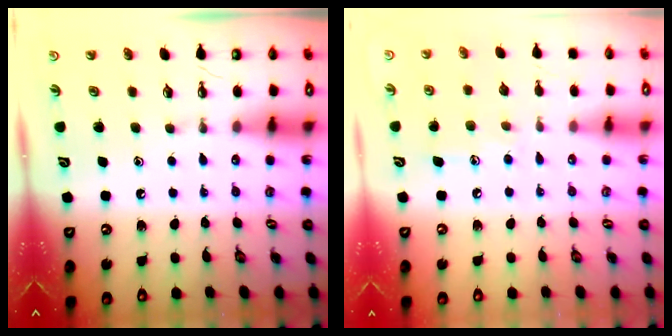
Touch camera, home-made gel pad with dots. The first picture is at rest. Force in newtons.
{"total": 7.0, "press": 7.0, "slide": 0.2}